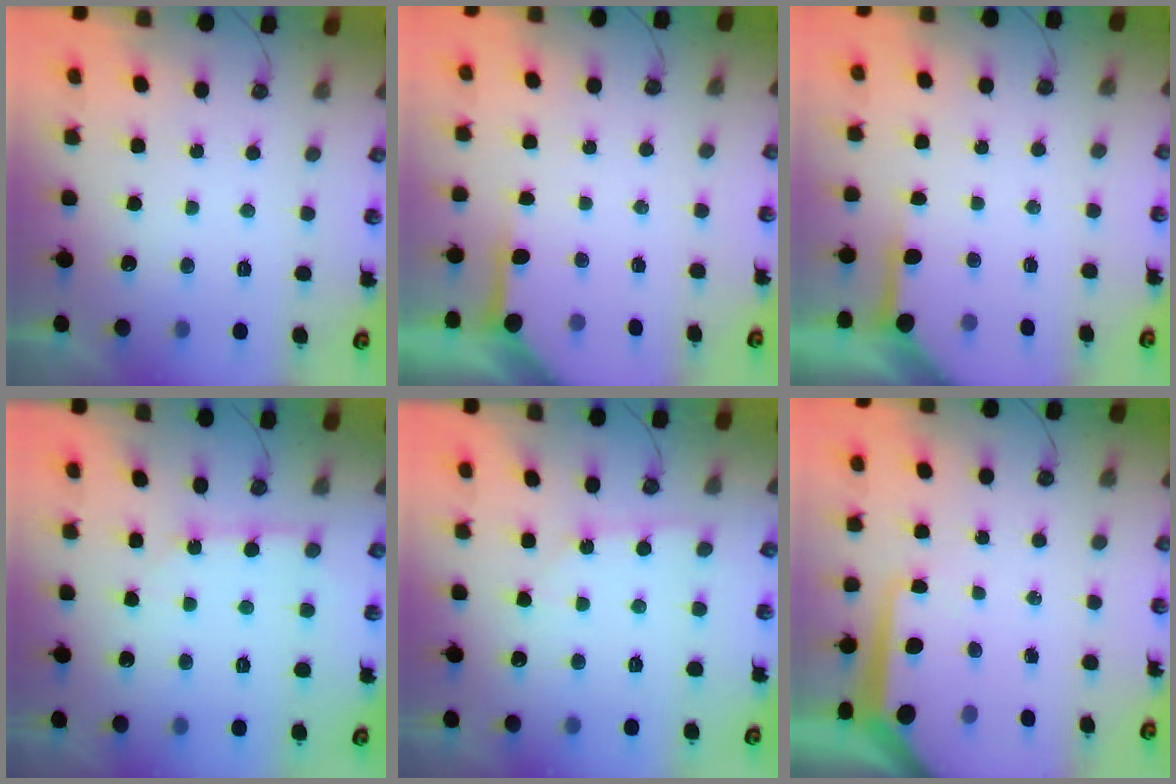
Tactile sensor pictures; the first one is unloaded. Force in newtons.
{"total": 3.8, "press": 3.8, "slide": 0.4}
{"total": 3.8, "press": 3.8, "slide": 0.4}
{"total": 5.2, "press": 5.2, "slide": 0.5}
{"total": 4.2, "press": 4.2, "slide": 0.3}
{"total": 8.7, "press": 8.7, "slide": 0.8}